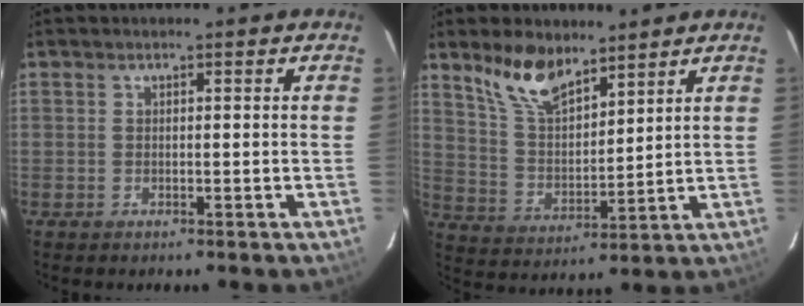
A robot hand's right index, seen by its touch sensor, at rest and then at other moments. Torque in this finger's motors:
{"motor_torque": [0.33, 0.32, 0.32, 0.11]}